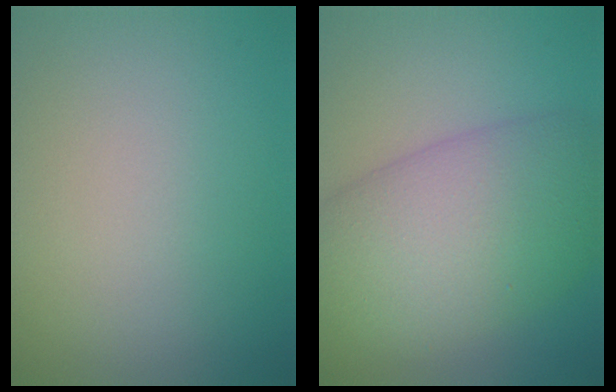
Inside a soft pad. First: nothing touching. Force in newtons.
{"total": 10.4, "press": 10.4, "slide": 0.4}